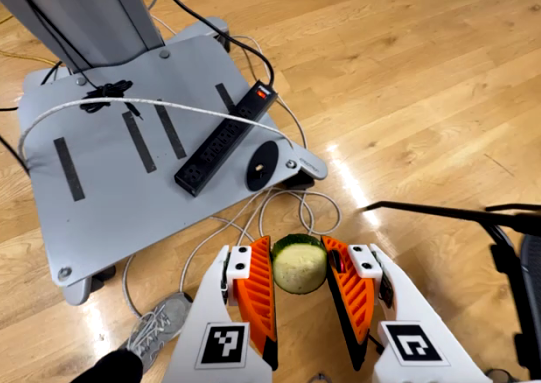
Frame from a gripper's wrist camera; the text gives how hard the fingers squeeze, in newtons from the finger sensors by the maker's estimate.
{"total": 7.9, "left": 7.7, "right": 8.1}